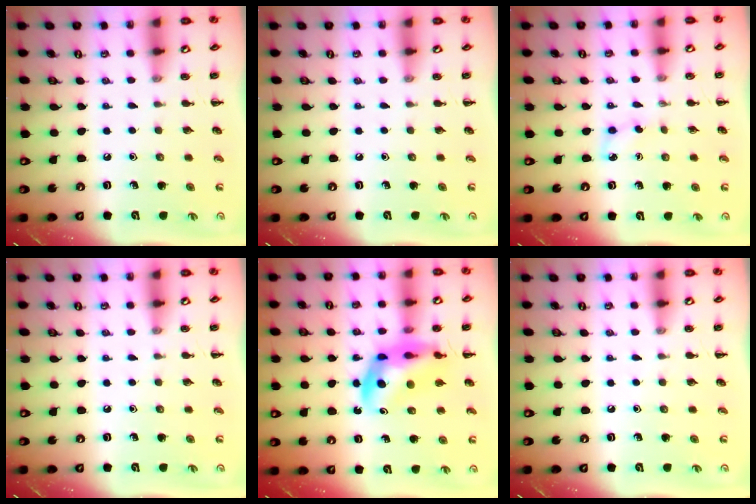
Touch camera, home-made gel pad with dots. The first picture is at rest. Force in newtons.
{"total": 0.0}
{"total": 3.2, "press": 3.0, "slide": 1.0}
{"total": 0.0}
{"total": 12.4, "press": 11.9, "slide": 3.4}
{"total": 0.0}